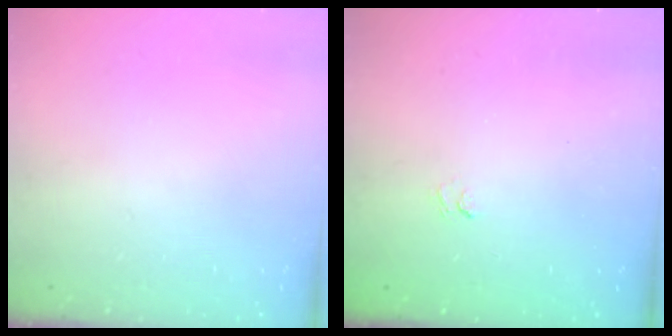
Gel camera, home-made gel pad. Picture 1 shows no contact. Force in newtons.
{"total": 1.6, "press": 1.0, "slide": 1.2}